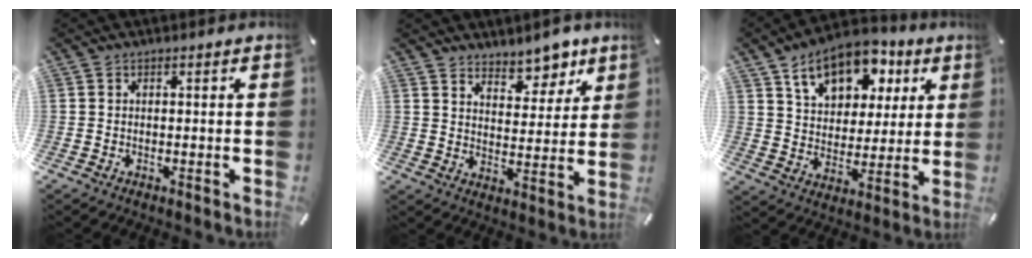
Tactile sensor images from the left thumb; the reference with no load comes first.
{"total": 7.8, "force": [6.7, 4.0, 0.5], "torque": [0.004, -0.060, 0.122]}
{"total": 14.4, "force": [8.5, 9.4, 7.0], "torque": [-0.119, -0.035, 0.154]}